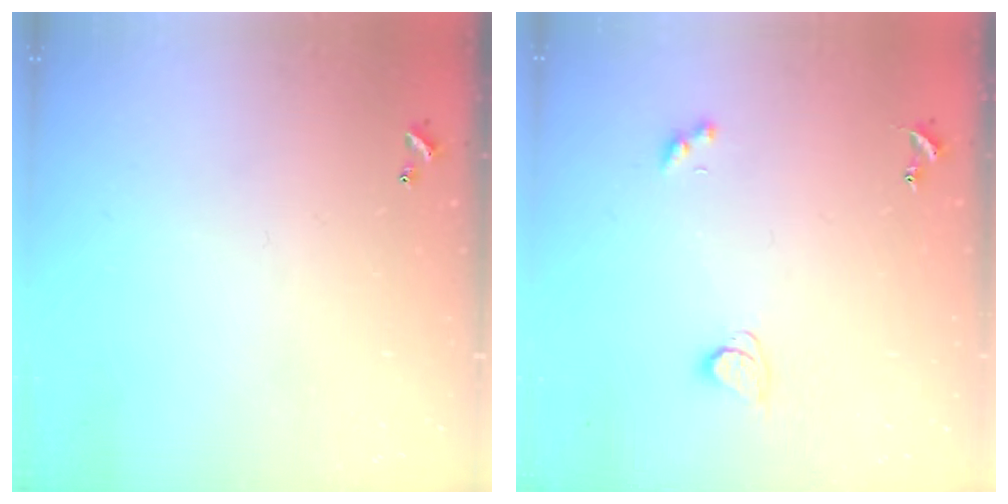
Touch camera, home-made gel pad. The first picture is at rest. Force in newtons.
{"total": 2.4, "press": 2.3, "slide": 0.6}